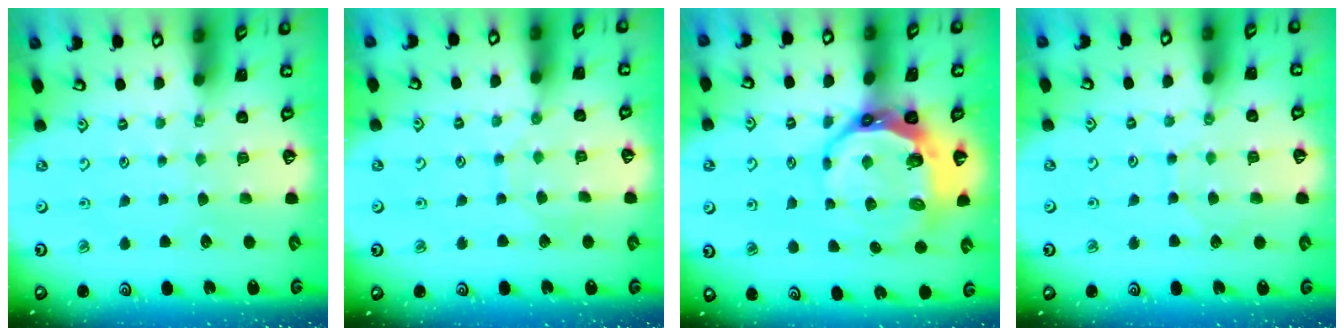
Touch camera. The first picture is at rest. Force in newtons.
{"total": 6.2, "press": 6.2, "slide": 0.6}
{"total": 12.1, "press": 11.3, "slide": 4.1}
{"total": 5.4, "press": 5.4, "slide": 0.6}